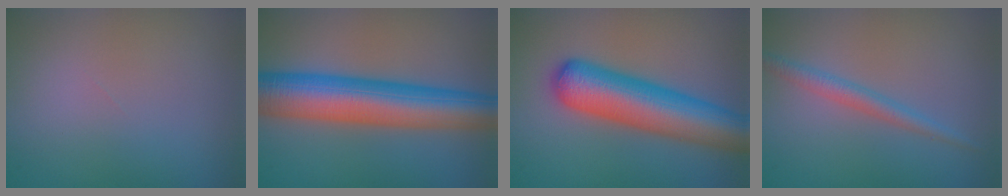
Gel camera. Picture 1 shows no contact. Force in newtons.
{"total": 10.6, "press": 10.6, "slide": 0.2}
{"total": 9.2, "press": 9.2, "slide": 0.3}
{"total": 2.0, "press": 2.0, "slide": 0.0}